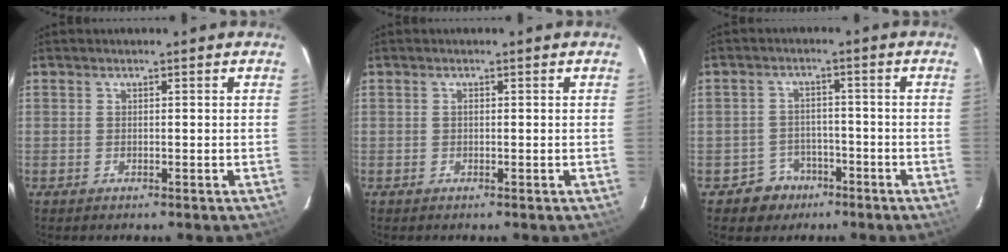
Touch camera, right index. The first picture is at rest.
{"total": 0.0}
{"total": 5.6, "force": [-3.4, 4.5, 0.0], "torque": [-0.013, 0.026, -0.046]}